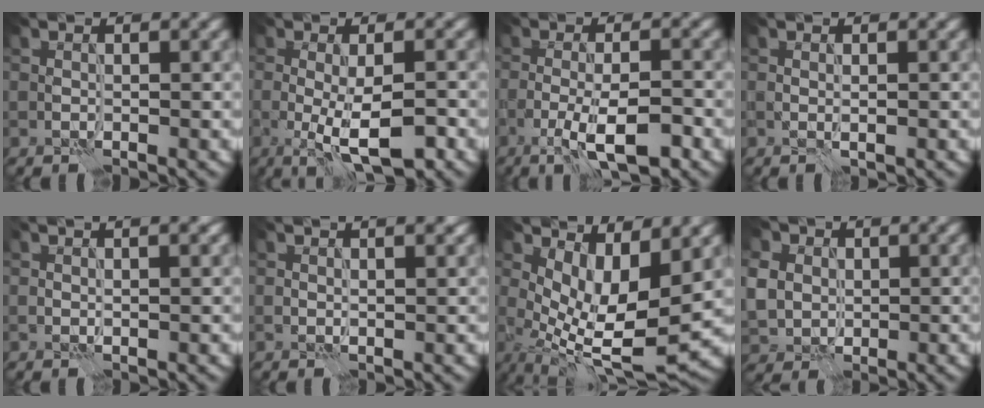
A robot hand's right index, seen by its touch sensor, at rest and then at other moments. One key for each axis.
{"total": 5.8, "fx": -1.6, "fy": 1.3, "fz": 5.4, "tx": -0.090, "ty": -0.009, "tz": -0.023}
{"total": 6.0, "fx": -2.9, "fy": 1.5, "fz": 5.0, "tx": -0.089, "ty": -0.001, "tz": -0.052}
{"total": 0.9, "fx": -0.1, "fy": 0.4, "fz": 0.9, "tx": -0.017, "ty": -0.004, "tz": 0.000}
{"total": 2.5, "fx": 1.3, "fy": 0.8, "fz": 1.9, "tx": -0.027, "ty": 0.003, "tz": 0.018}
{"total": 2.8, "fx": 1.6, "fy": 0.9, "fz": 2.1, "tx": -0.024, "ty": 0.004, "tz": 0.016}
{"total": 9.4, "fx": 1.0, "fy": 3.6, "fz": 8.6, "tx": -0.162, "ty": -0.012, "tz": 0.024}
{"total": 6.7, "fx": 1.6, "fy": 5.7, "fz": 3.1, "tx": -0.085, "ty": 0.018, "tz": 0.028}